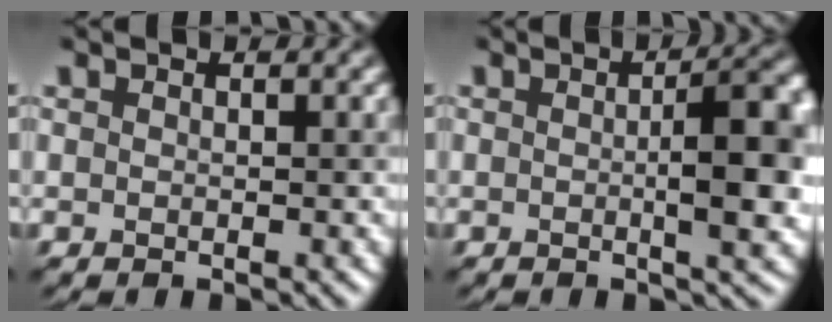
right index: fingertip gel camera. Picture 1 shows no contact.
{"total": 6.1, "force": [-0.1, 1.3, 5.9], "torque": [-0.079, 0.001, 0.001]}